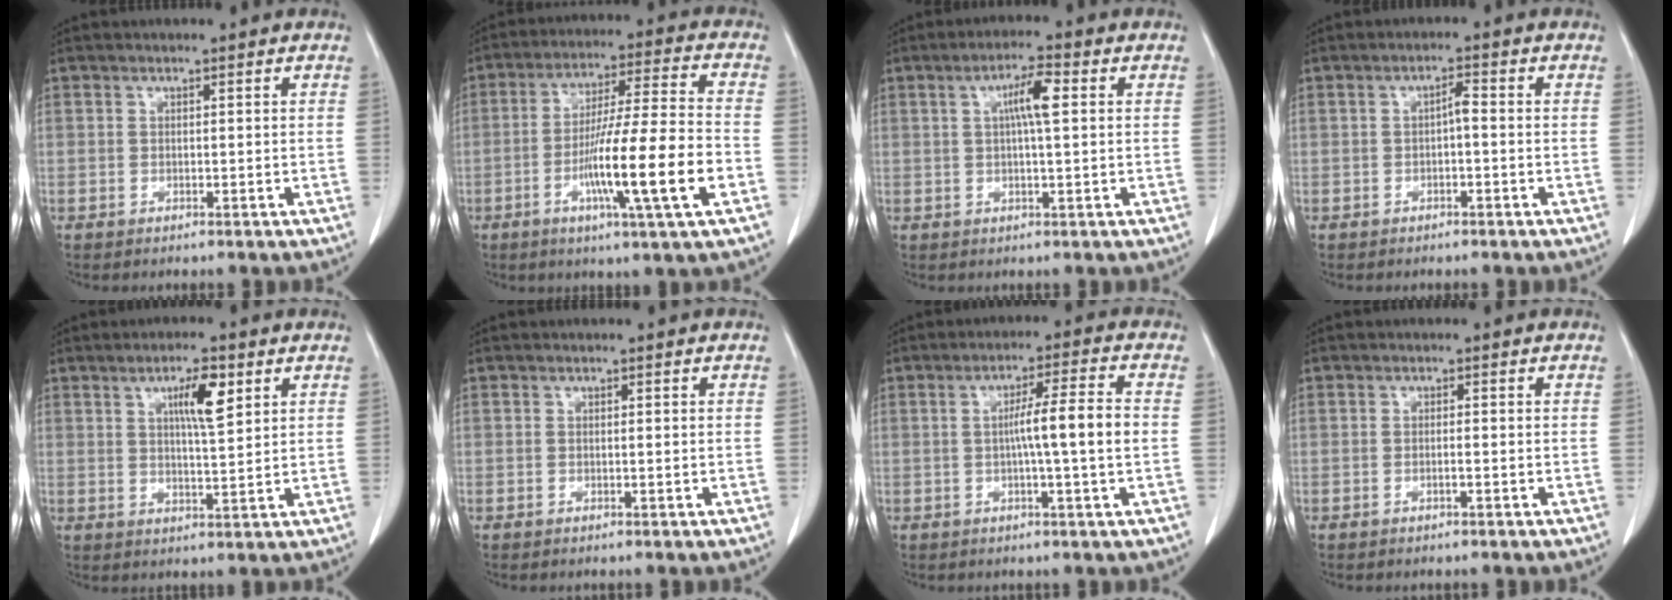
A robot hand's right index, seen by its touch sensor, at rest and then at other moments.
{"total": 15.3, "force": [-4.9, -0.5, 14.5], "torque": [-0.256, -0.010, -0.086]}
{"total": 5.1, "force": [1.2, 0.5, 4.9], "torque": [-0.089, 0.008, 0.020]}
{"total": 2.4, "force": [-0.3, 0.7, 2.3], "torque": [-0.037, 0.010, -0.006]}
{"total": 6.0, "force": [2.7, 0.9, 5.3], "torque": [-0.090, 0.000, 0.045]}
{"total": 0.0}
{"total": 7.3, "force": [-0.4, -0.8, 7.2], "torque": [-0.117, 0.007, -0.008]}
{"total": 0.8, "force": [-0.4, 0.0, 0.6], "torque": [-0.011, 0.002, -0.006]}